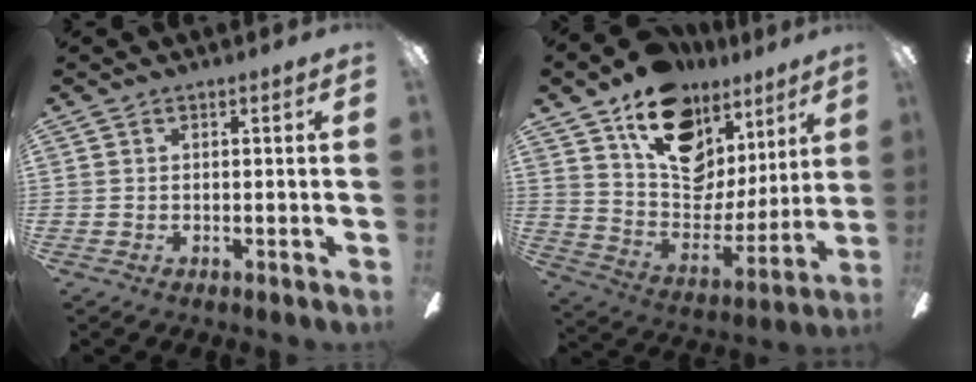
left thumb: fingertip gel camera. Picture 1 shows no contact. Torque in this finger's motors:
{"motor_torque": [1.61, 1.37, 1.60, -1.17, 0.46]}